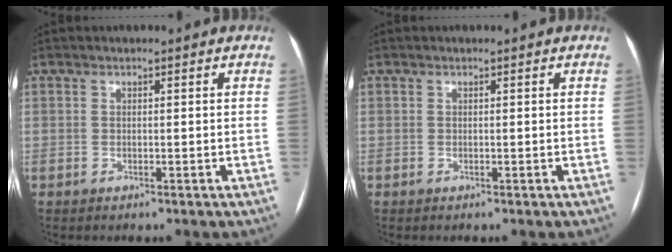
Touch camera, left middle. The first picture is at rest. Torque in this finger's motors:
{"motor_torque": [0.11, 0.12, 0.05, 0.01]}